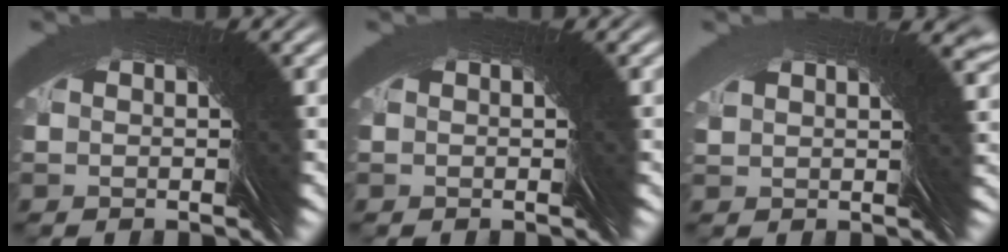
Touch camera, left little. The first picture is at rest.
{"total": 0.0}
{"total": 4.2, "force": [1.3, -3.5, -1.8], "torque": [0.057, 0.024, 0.021]}